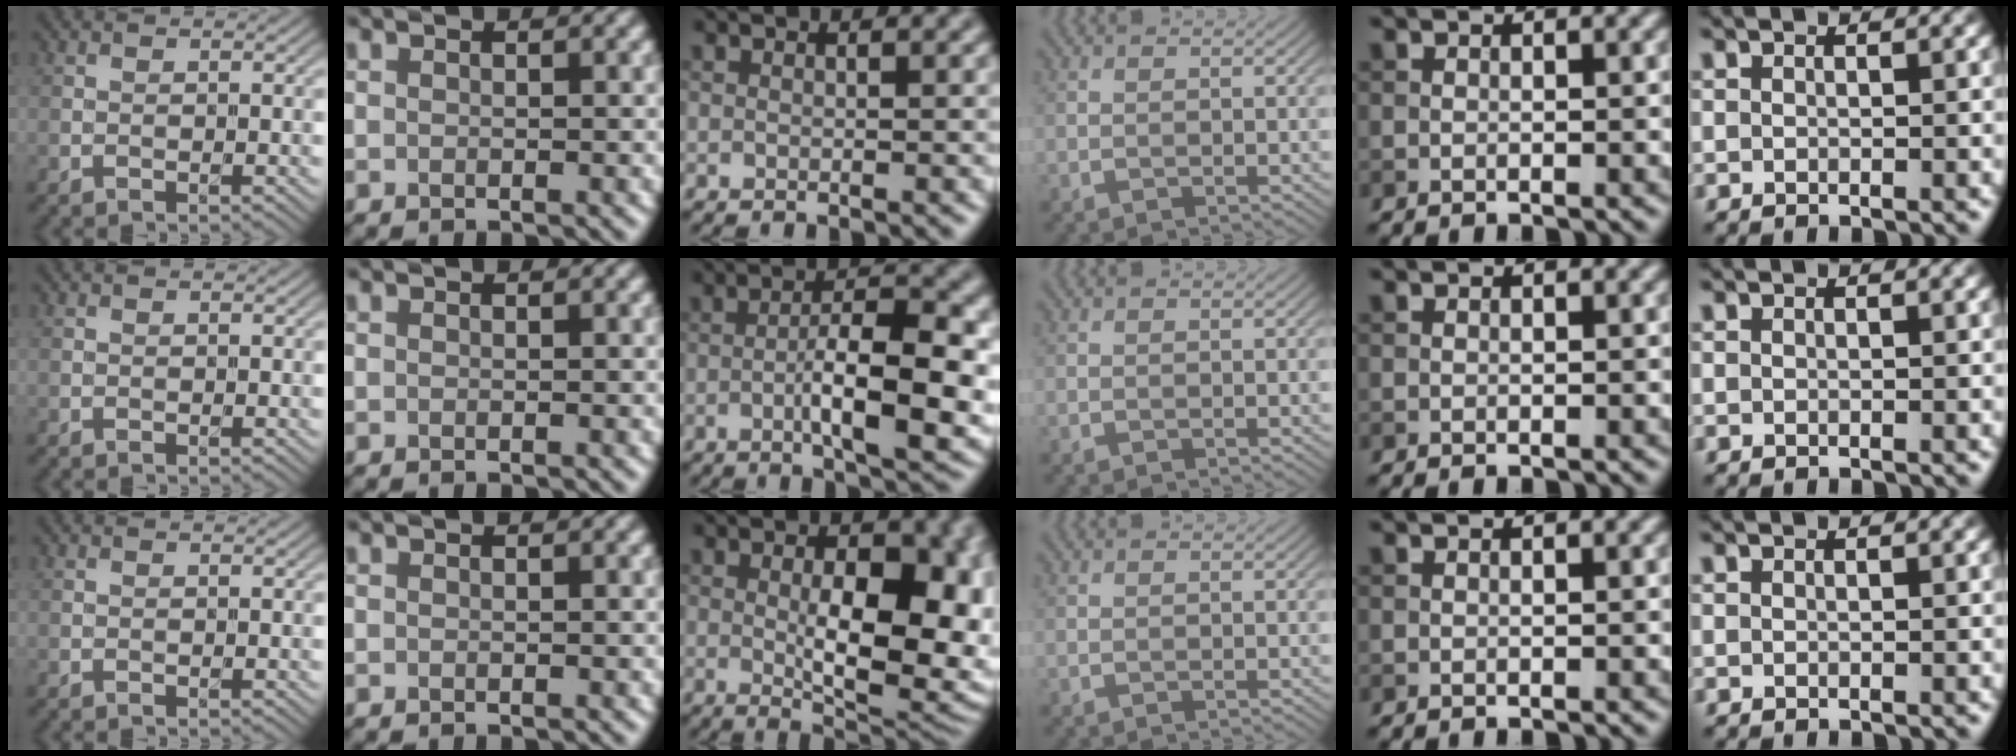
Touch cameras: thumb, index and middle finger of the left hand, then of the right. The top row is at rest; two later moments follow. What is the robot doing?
{"motion": "unscrew", "object": "dispenser bottle"}